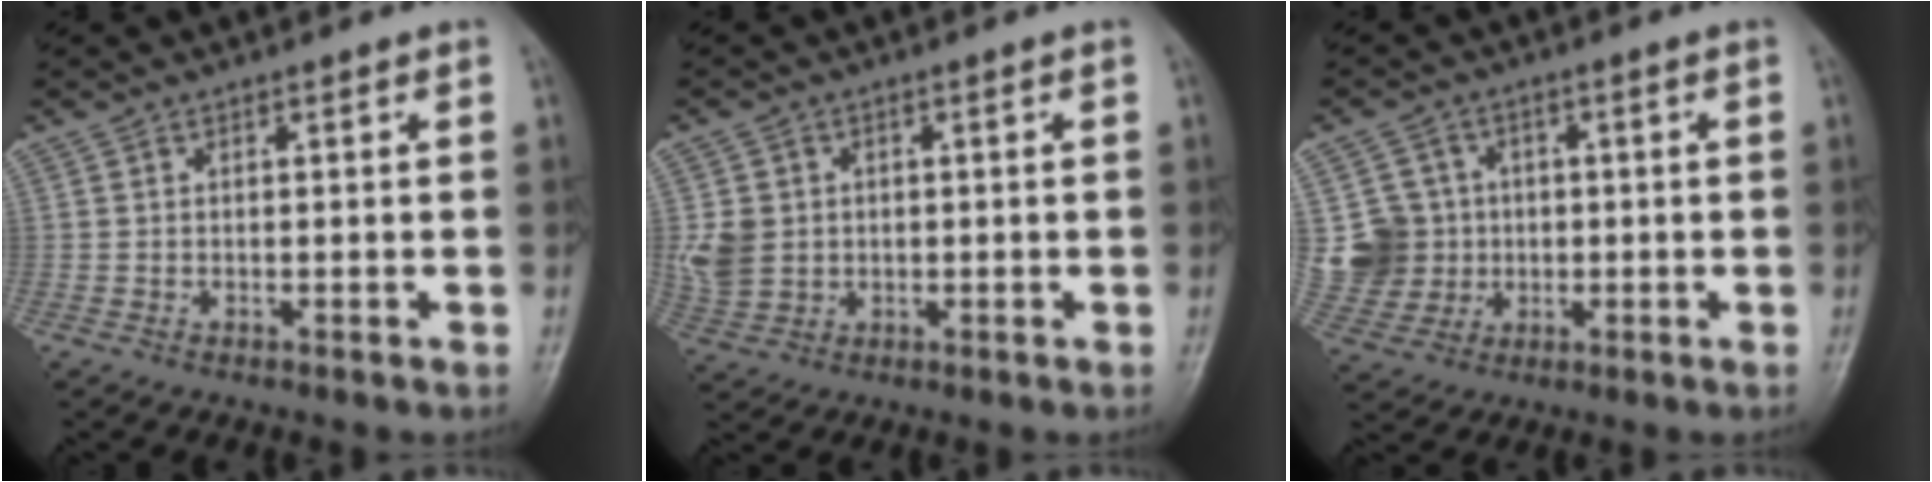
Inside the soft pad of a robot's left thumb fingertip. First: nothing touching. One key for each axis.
{"total": 6.0, "fx": 0.5, "fy": 5.2, "fz": 3.0, "tx": -0.045, "ty": 0.002, "tz": 0.017}
{"total": 9.0, "fx": 0.3, "fy": 8.6, "fz": 2.7, "tx": -0.029, "ty": 0.010, "tz": 0.011}